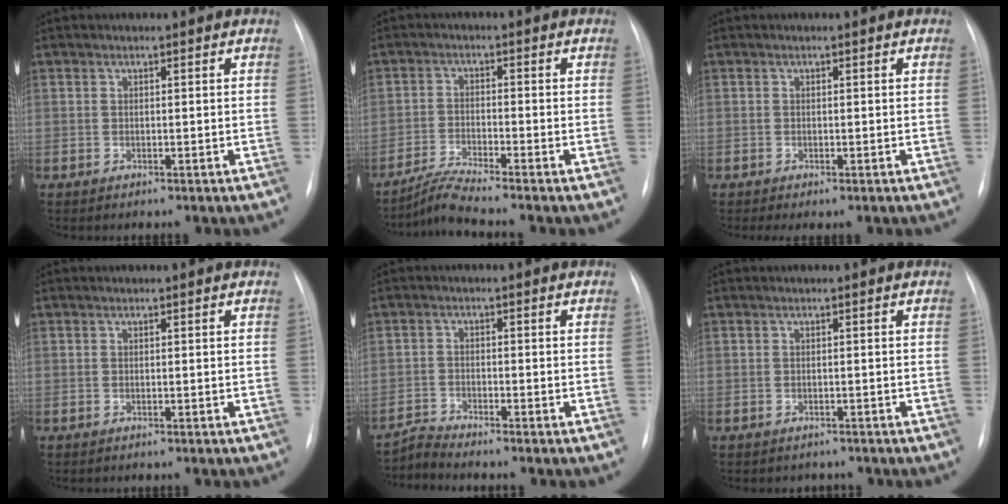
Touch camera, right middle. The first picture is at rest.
{"total": 4.7, "force": [-4.2, -1.6, 1.4], "torque": [-0.038, -0.027, -0.086]}
{"total": 1.0, "force": [-0.4, 0.4, 0.8], "torque": [-0.011, -0.002, -0.003]}
{"total": 0.0}
{"total": 2.8, "force": [-2.5, -1.0, -0.7], "torque": [0.011, -0.020, -0.050]}
{"total": 1.8, "force": [-1.5, 0.9, 0.1], "torque": [-0.004, 0.002, -0.018]}